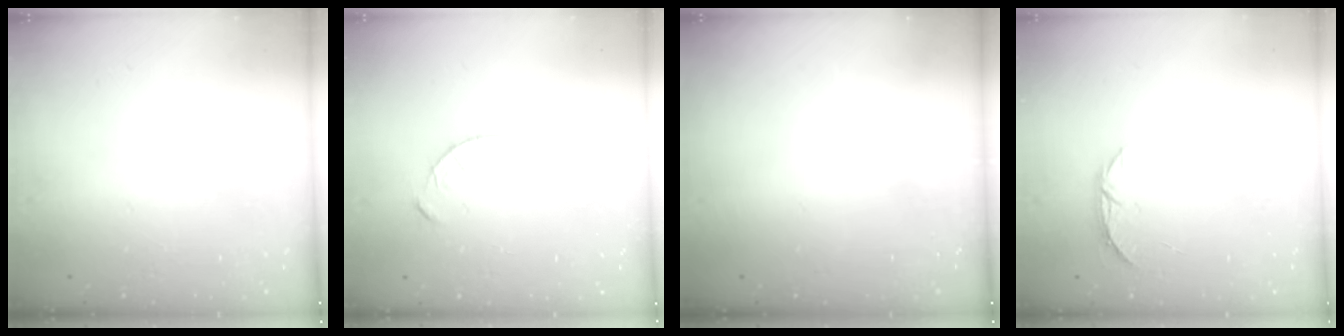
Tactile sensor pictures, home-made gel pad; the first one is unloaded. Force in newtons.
{"total": 4.7, "press": 4.7, "slide": 0.5}
{"total": 0.0}
{"total": 5.7, "press": 5.6, "slide": 0.4}